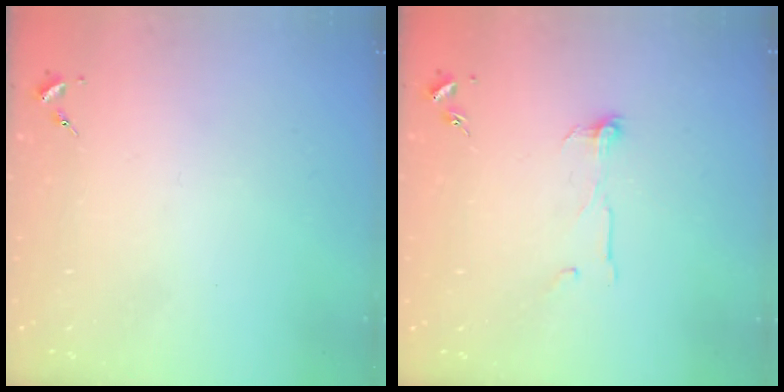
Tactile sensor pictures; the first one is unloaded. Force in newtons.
{"total": 6.0, "press": 6.0, "slide": 0.5}